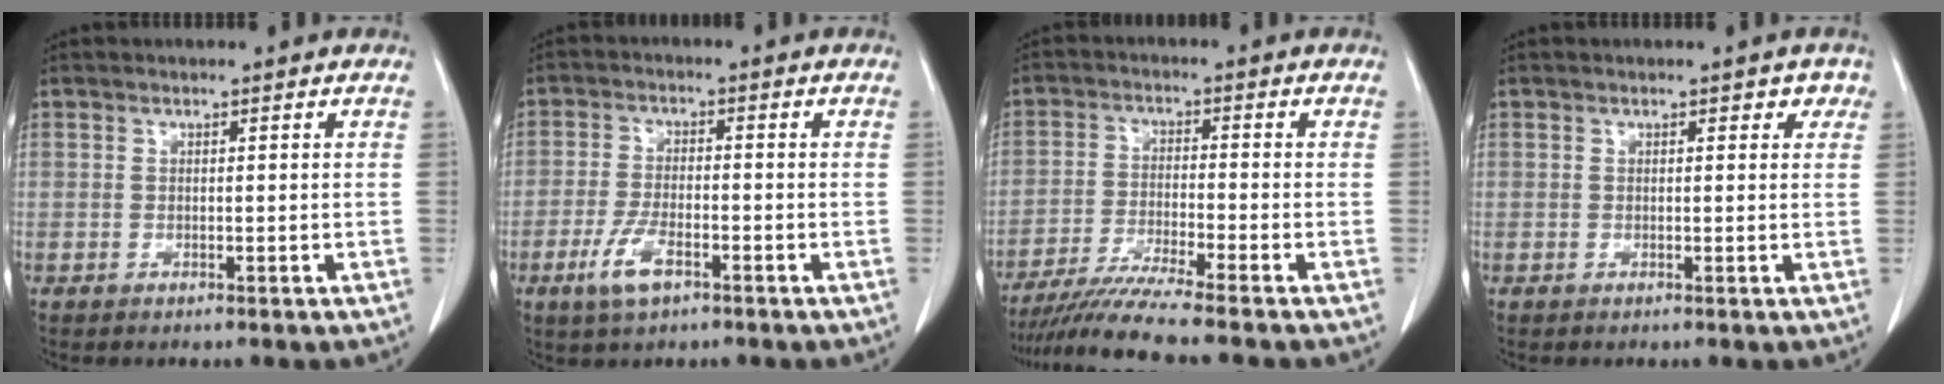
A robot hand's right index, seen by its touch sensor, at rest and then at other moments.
{"total": 5.8, "force": [-3.1, 1.8, 4.5], "torque": [-0.097, -0.006, -0.056]}
{"total": 8.9, "force": [-7.6, -1.8, 4.2], "torque": [-0.070, -0.027, -0.135]}
{"total": 1.6, "force": [0.9, 1.1, 0.8], "torque": [0.003, 0.003, 0.005]}